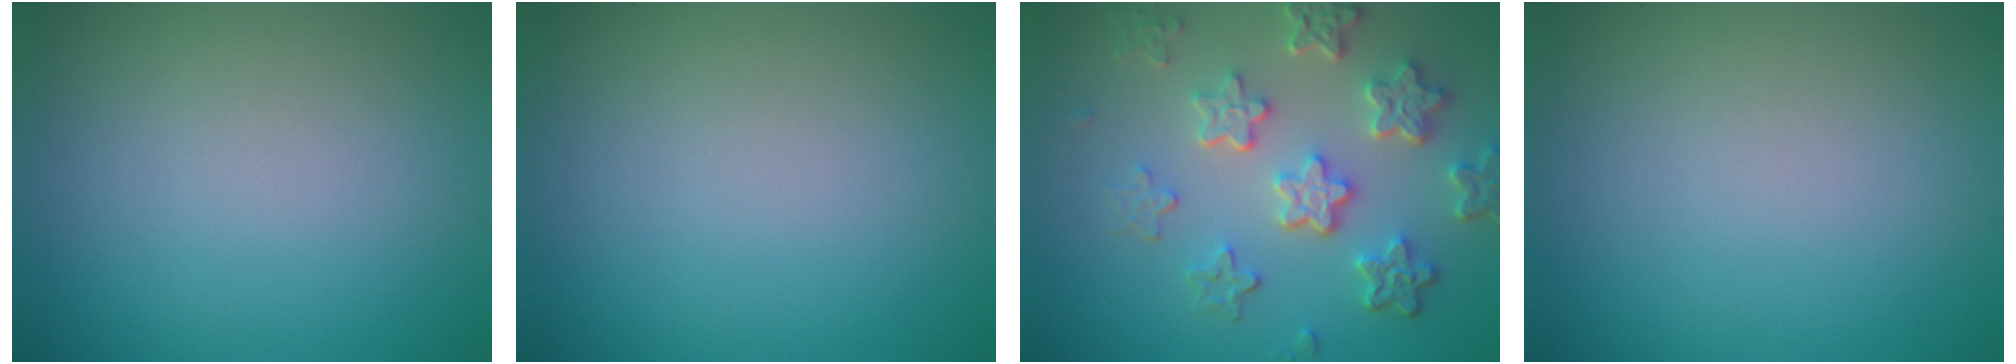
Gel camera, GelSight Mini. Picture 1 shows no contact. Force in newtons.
{"total": 0.0}
{"total": 5.9, "press": 4.5, "slide": 3.9}
{"total": 0.0}